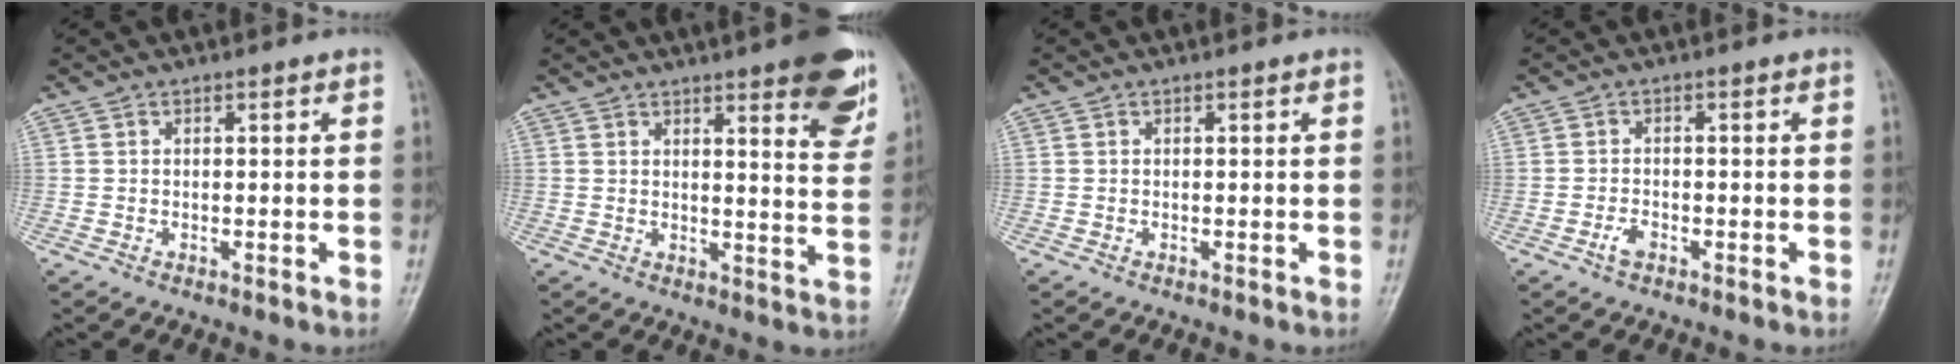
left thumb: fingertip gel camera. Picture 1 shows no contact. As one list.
[{"total": 13.1, "force": [7.7, 3.3, 10.1], "torque": [-0.096, -0.038, 0.092]}, {"total": 0.0}, {"total": 2.0, "force": [-1.1, 1.1, 1.2], "torque": [-0.027, 0.005, -0.023]}]